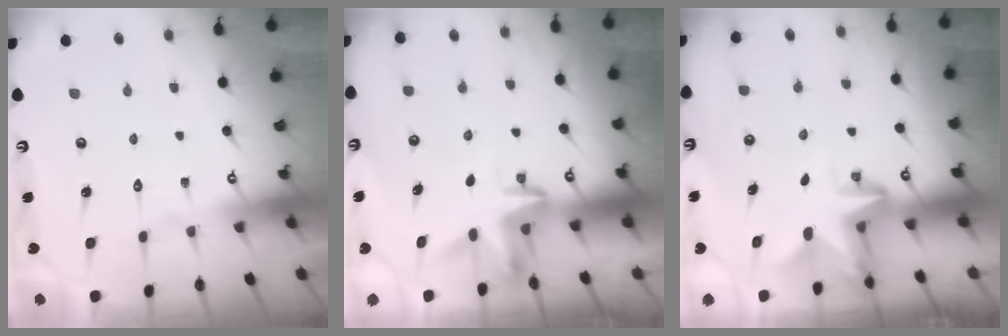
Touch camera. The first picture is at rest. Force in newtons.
{"total": 3.6, "press": 3.6, "slide": 0.2}
{"total": 2.8, "press": 2.7, "slide": 0.5}